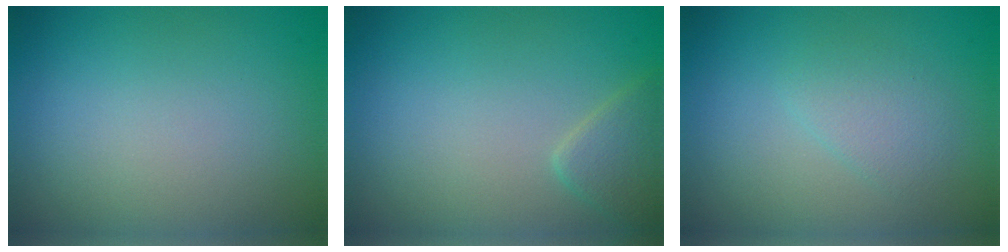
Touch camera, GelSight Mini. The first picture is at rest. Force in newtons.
{"total": 2.1, "press": 2.1, "slide": 0.1}
{"total": 1.8, "press": 1.8, "slide": 0.1}